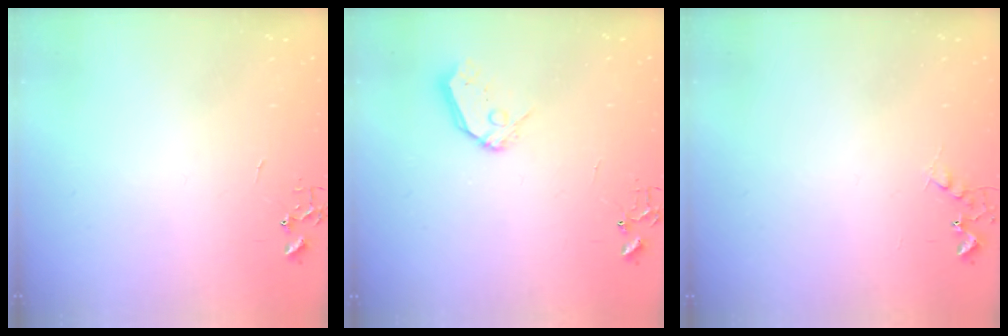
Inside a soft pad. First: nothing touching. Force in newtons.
{"total": 8.6, "press": 8.6, "slide": 0.7}
{"total": 4.8, "press": 4.7, "slide": 0.8}